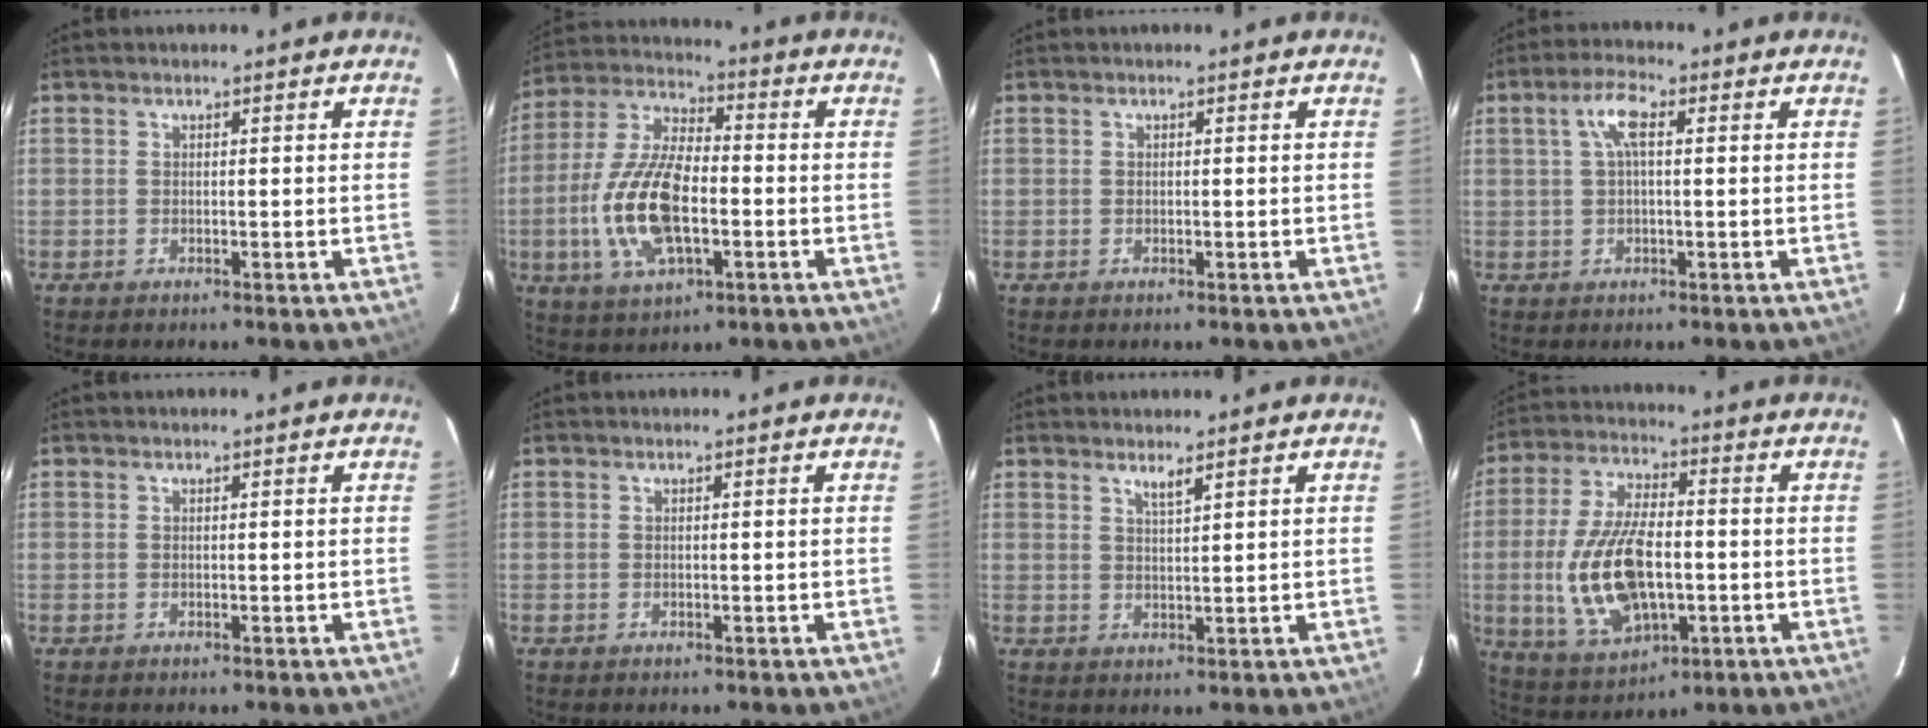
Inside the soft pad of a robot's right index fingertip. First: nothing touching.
{"total": 16.3, "force": [-3.5, 7.3, 14.2], "torque": [-0.302, -0.001, -0.065]}
{"total": 0.0}
{"total": 4.8, "force": [1.2, 1.4, 4.4], "torque": [-0.086, 0.012, 0.022]}
{"total": 0.0}
{"total": 0.0}
{"total": 2.0, "force": [1.6, 0.1, 1.3], "torque": [-0.023, -0.001, 0.027]}
{"total": 16.9, "force": [-2.5, 8.3, 14.5], "torque": [-0.302, -0.007, -0.031]}